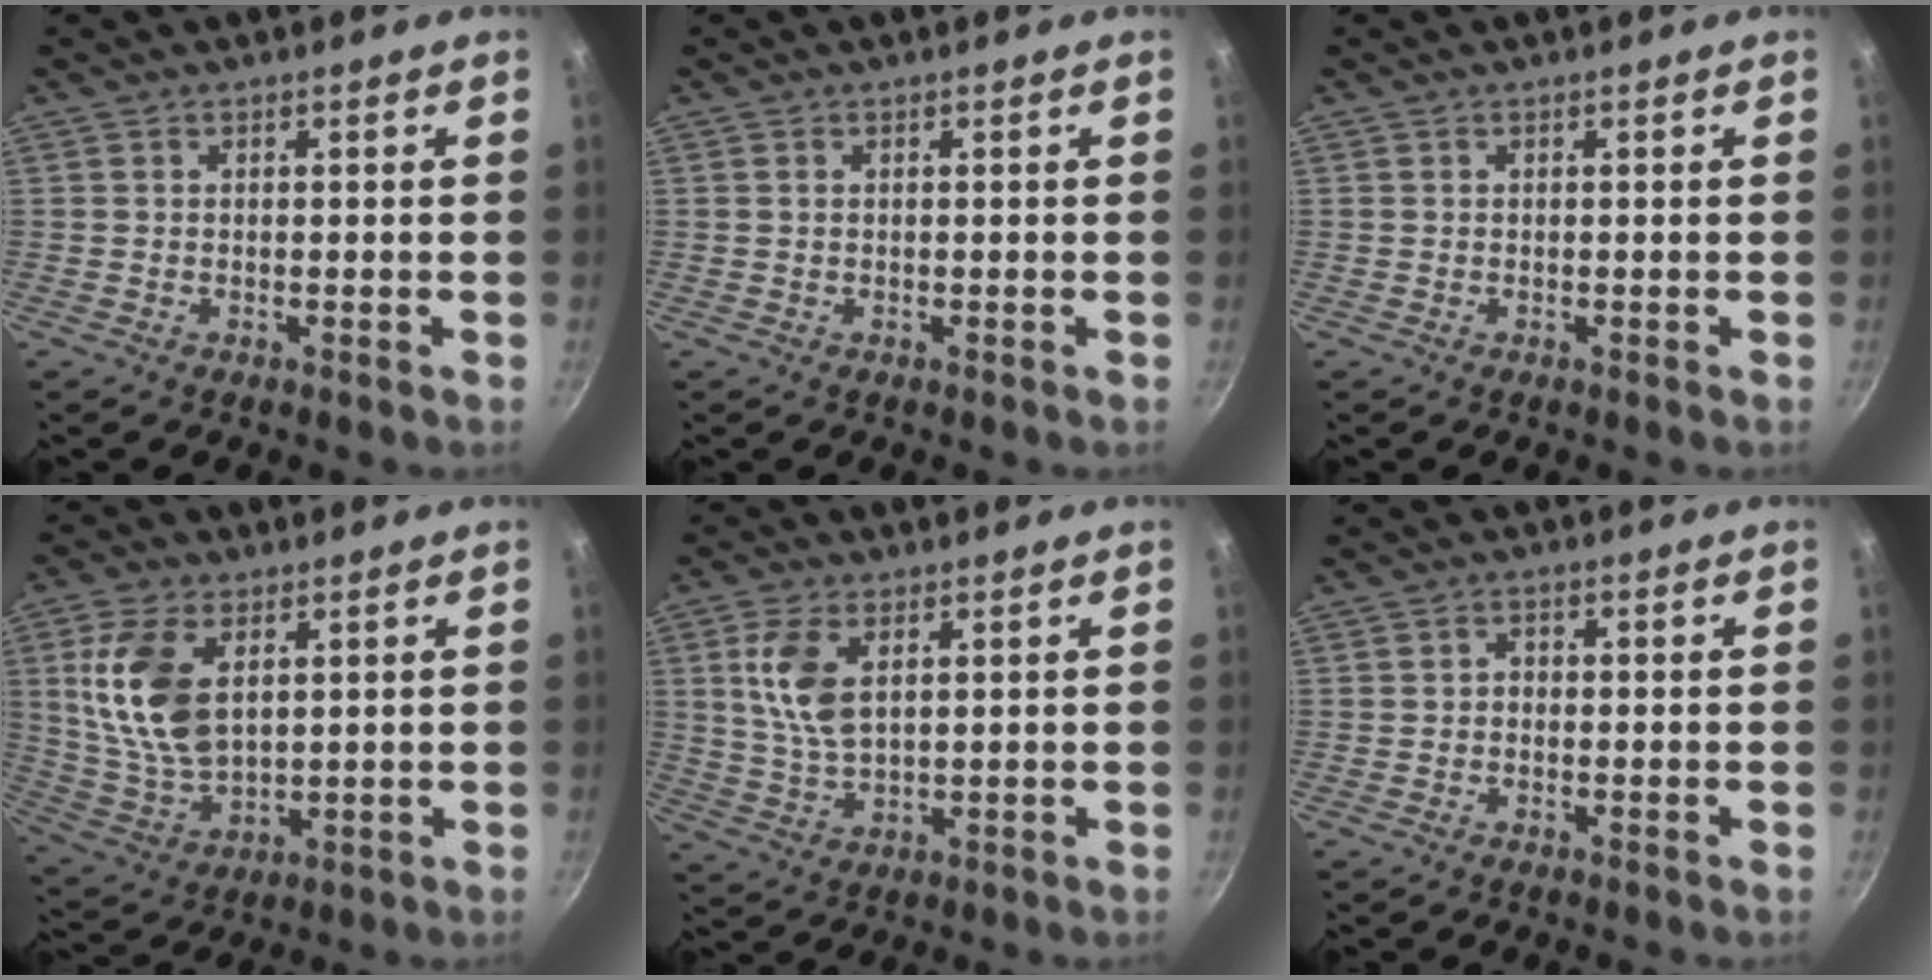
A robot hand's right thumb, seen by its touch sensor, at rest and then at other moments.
{"total": 0.0}
{"total": 0.0}
{"total": 13.6, "force": [3.7, 7.8, 10.5], "torque": [-0.196, -0.018, 0.083]}
{"total": 8.1, "force": [2.5, 4.2, 6.5], "torque": [-0.127, -0.011, 0.052]}
{"total": 1.0, "force": [-0.5, 0.7, 0.5], "torque": [-0.005, 0.006, -0.011]}